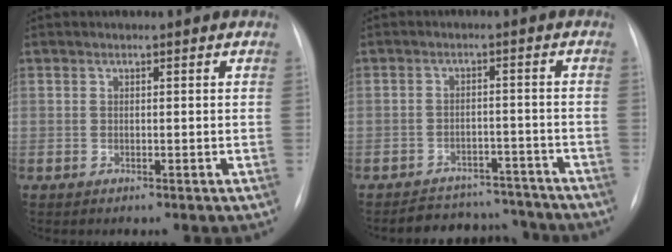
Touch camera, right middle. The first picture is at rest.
{"total": 9.4, "force": [-8.9, 3.1, 0.4], "torque": [0.007, 0.020, -0.117]}